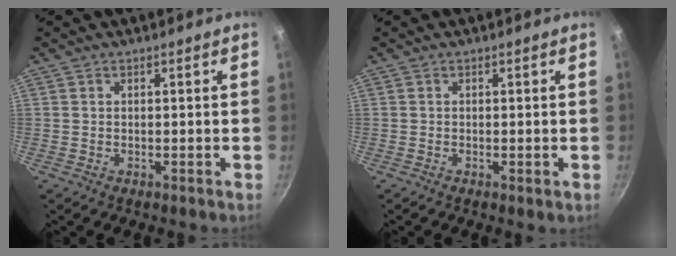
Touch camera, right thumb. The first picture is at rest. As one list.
[{"total": 0.8, "force": [-0.2, 0.2, 0.7], "torque": [-0.013, -0.002, -0.004]}]